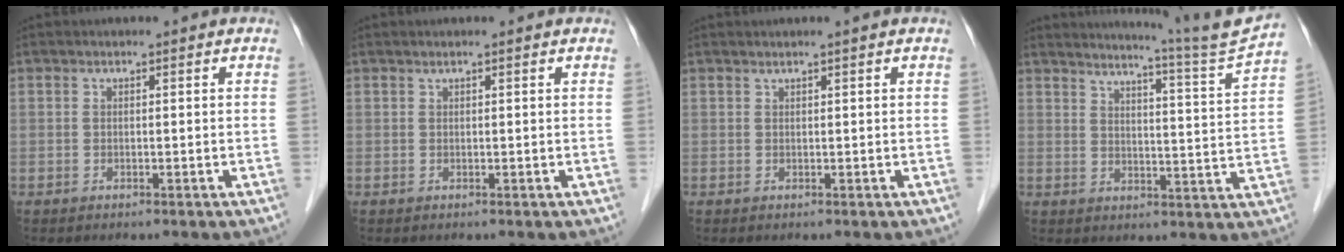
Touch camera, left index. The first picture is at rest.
{"total": 0.6, "force": [0.5, 0.0, 0.3], "torque": [-0.013, 0.015, 0.010]}
{"total": 0.5, "force": [0.4, -0.2, 0.3], "torque": [-0.016, 0.000, 0.014]}
{"total": 10.9, "force": [10.0, -3.2, 2.7], "torque": [-0.057, -0.063, 0.132]}